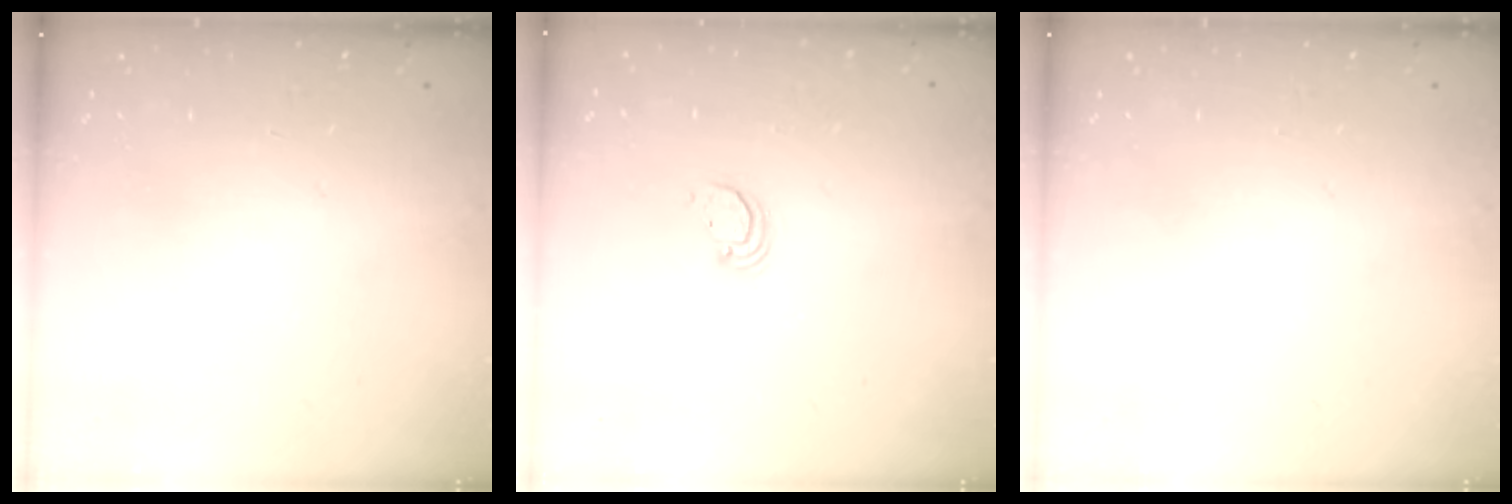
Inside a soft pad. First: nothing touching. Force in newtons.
{"total": 2.9, "press": 2.9, "slide": 0.1}
{"total": 0.0}